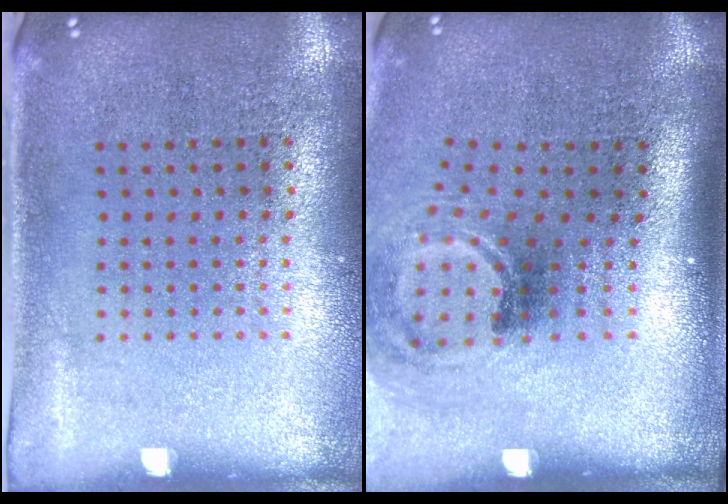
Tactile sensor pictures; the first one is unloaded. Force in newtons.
{"total": 2.0, "press": 1.3, "slide": 1.6}